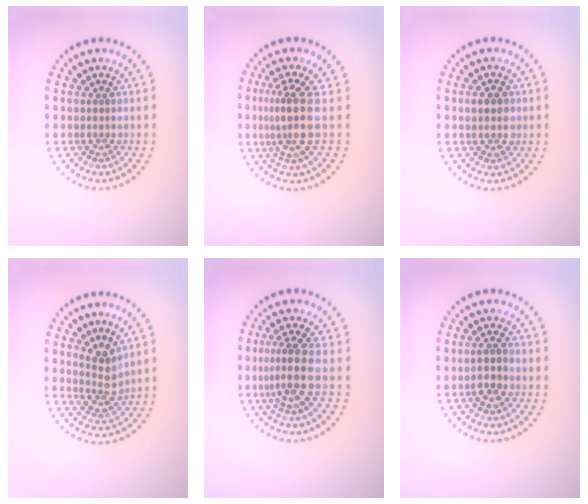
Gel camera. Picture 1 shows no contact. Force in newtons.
{"total": 3.9, "press": 2.9, "slide": 2.6}
{"total": 2.0, "press": 2.0, "slide": 0.2}
{"total": 2.7, "press": 2.0, "slide": 1.8}
{"total": 3.4, "press": 2.5, "slide": 2.3}
{"total": 2.3, "press": 2.2, "slide": 0.6}